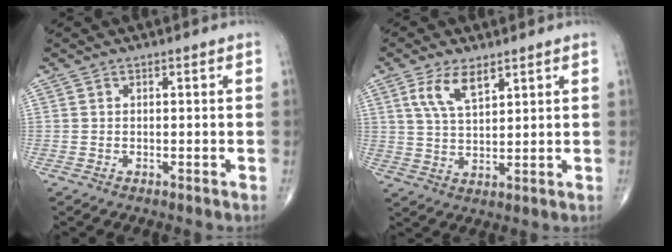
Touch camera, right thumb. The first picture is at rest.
{"total": 6.8, "force": [3.8, 2.9, 4.9], "torque": [-0.088, -0.017, 0.077]}